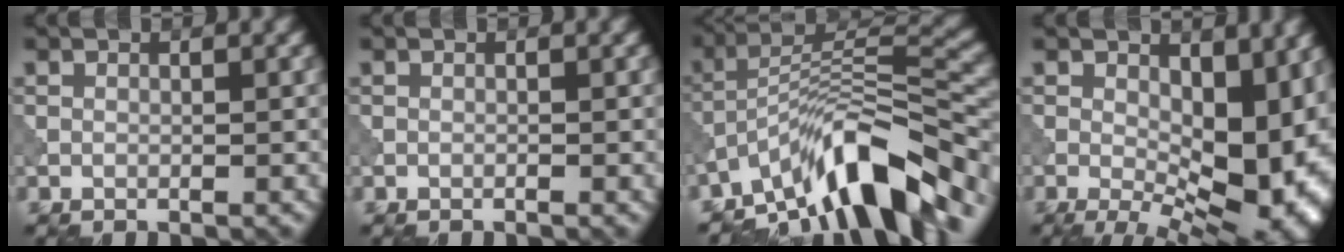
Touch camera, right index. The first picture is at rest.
{"total": 0.0}
{"total": 11.1, "force": [-7.6, 3.1, 7.6], "torque": [-0.114, 0.015, -0.145]}
{"total": 14.0, "force": [0.0, 7.5, 11.9], "torque": [-0.136, -0.013, 0.019]}